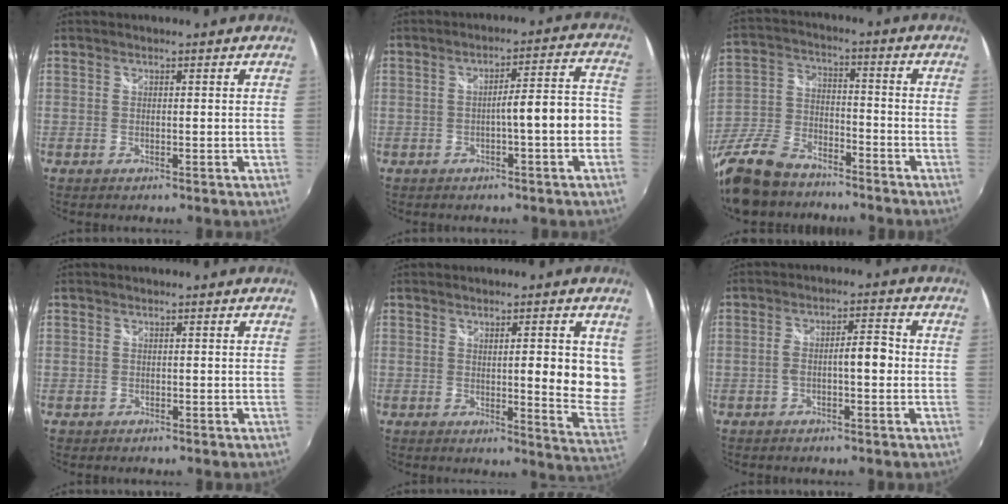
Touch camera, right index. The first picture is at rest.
{"total": 7.3, "force": [-2.3, 0.3, 6.9], "torque": [-0.091, 0.022, -0.023]}
{"total": 19.7, "force": [-14.8, 8.8, 9.5], "torque": [-0.233, -0.017, -0.270]}
{"total": 0.8, "force": [-0.4, 0.7, 0.0], "torque": [-0.004, 0.001, -0.007]}
{"total": 10.5, "force": [1.9, 2.0, 10.2], "torque": [-0.117, -0.011, 0.030]}
{"total": 4.3, "force": [-1.1, 1.2, 4.0], "torque": [-0.072, 0.016, -0.014]}